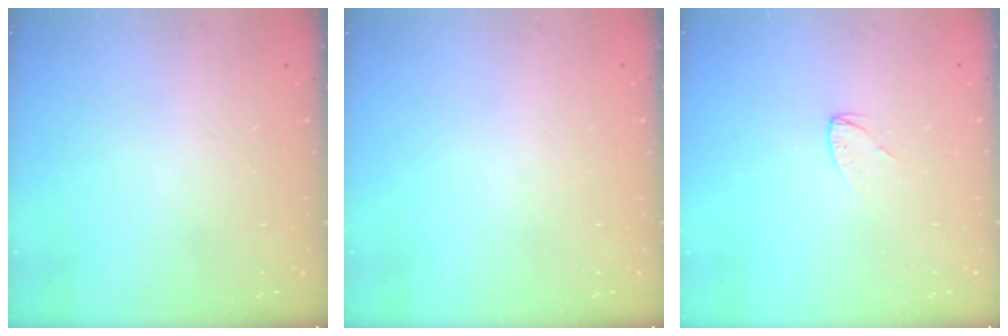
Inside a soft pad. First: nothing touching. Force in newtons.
{"total": 0.0}
{"total": 2.5, "press": 2.5, "slide": 0.2}